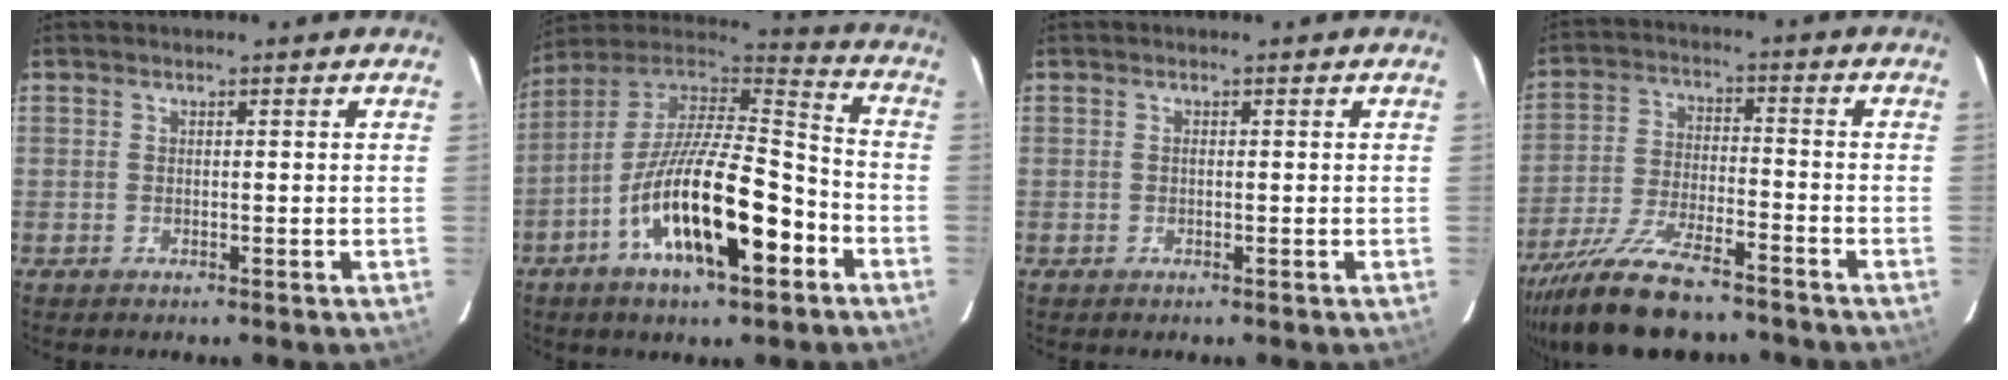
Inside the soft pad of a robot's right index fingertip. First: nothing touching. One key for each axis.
{"total": 21.1, "fx": -9.0, "fy": 6.8, "fz": 17.9, "tx": -0.319, "ty": -0.016, "tz": -0.161}
{"total": 0.0}
{"total": 16.5, "fx": -13.6, "fy": 4.2, "fz": 8.4, "tx": -0.181, "ty": -0.035, "tz": -0.236}